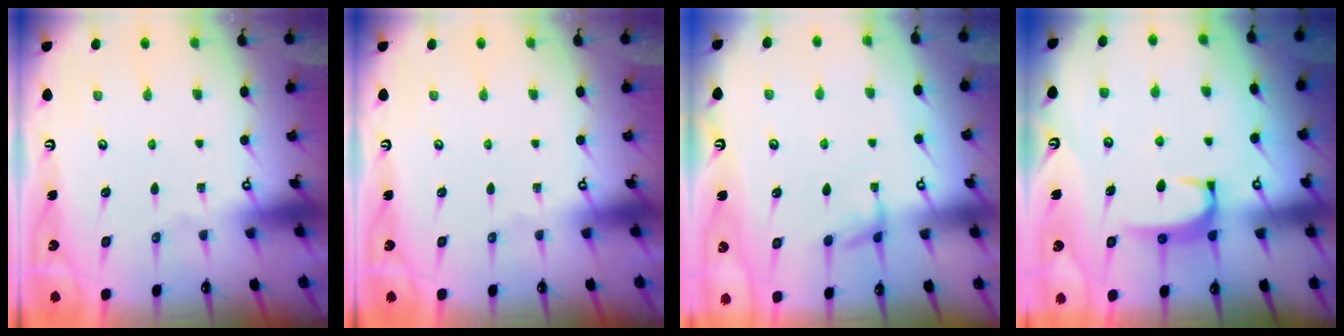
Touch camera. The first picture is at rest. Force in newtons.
{"total": 0.0}
{"total": 1.9, "press": 1.9, "slide": 0.5}
{"total": 2.7, "press": 2.6, "slide": 0.5}